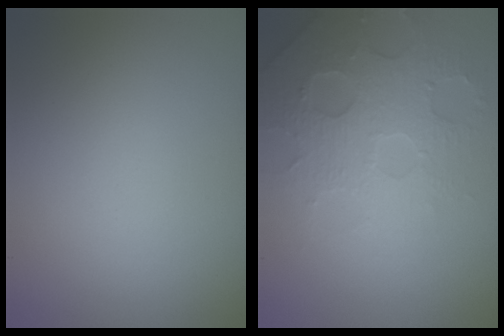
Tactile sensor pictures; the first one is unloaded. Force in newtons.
{"total": 4.3, "press": 4.0, "slide": 1.6}